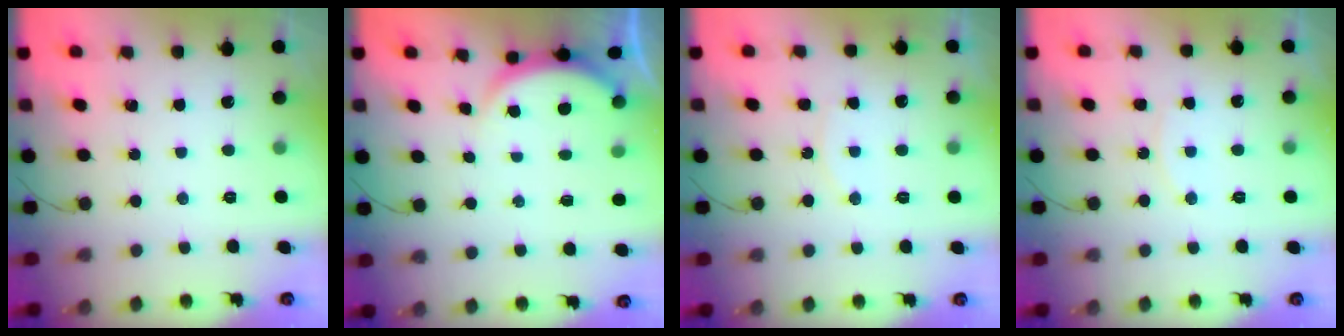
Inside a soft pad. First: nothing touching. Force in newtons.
{"total": 3.2, "press": 3.2, "slide": 0.4}
{"total": 7.3, "press": 7.3, "slide": 0.4}
{"total": 7.7, "press": 7.7, "slide": 0.7}